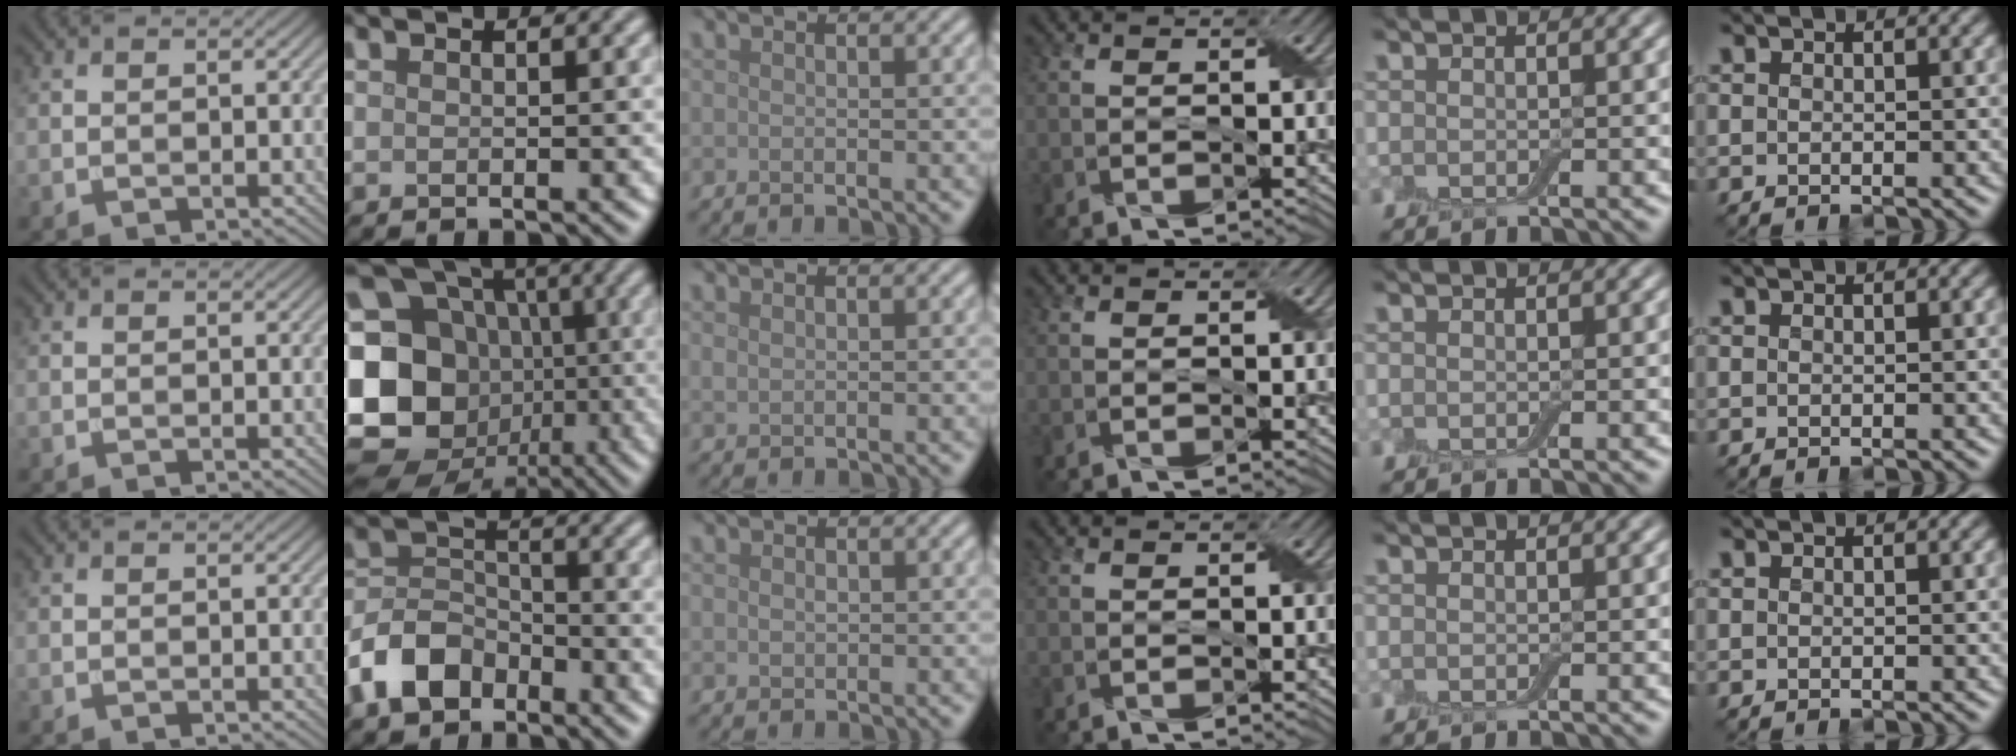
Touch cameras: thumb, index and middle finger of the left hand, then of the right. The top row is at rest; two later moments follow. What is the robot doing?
{"motion": "fold", "object": "aluminum foil"}